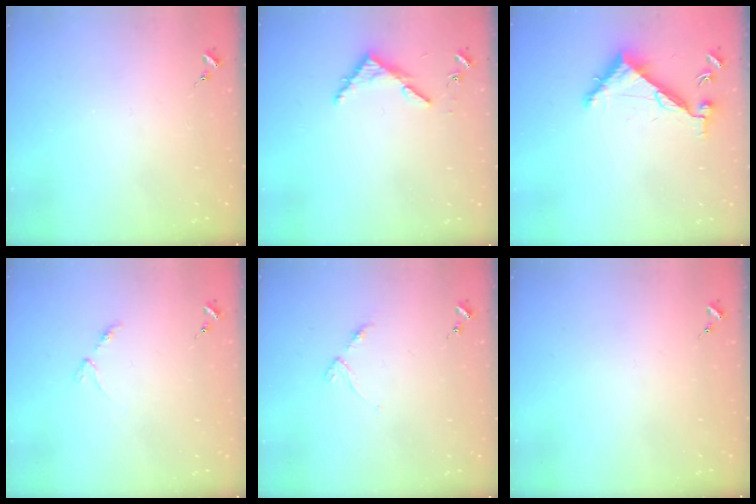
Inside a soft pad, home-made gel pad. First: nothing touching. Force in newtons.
{"total": 3.9, "press": 3.9, "slide": 0.3}
{"total": 7.2, "press": 7.2, "slide": 0.3}
{"total": 2.8, "press": 2.8, "slide": 0.5}
{"total": 4.0, "press": 3.9, "slide": 0.4}
{"total": 0.0}